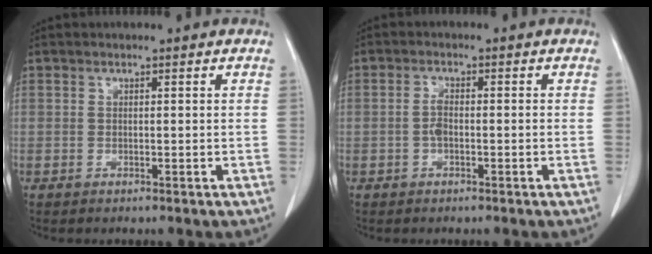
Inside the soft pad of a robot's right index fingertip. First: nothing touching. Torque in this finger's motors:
{"motor_torque": [0.51, -0.19, 0.29, 0.07]}